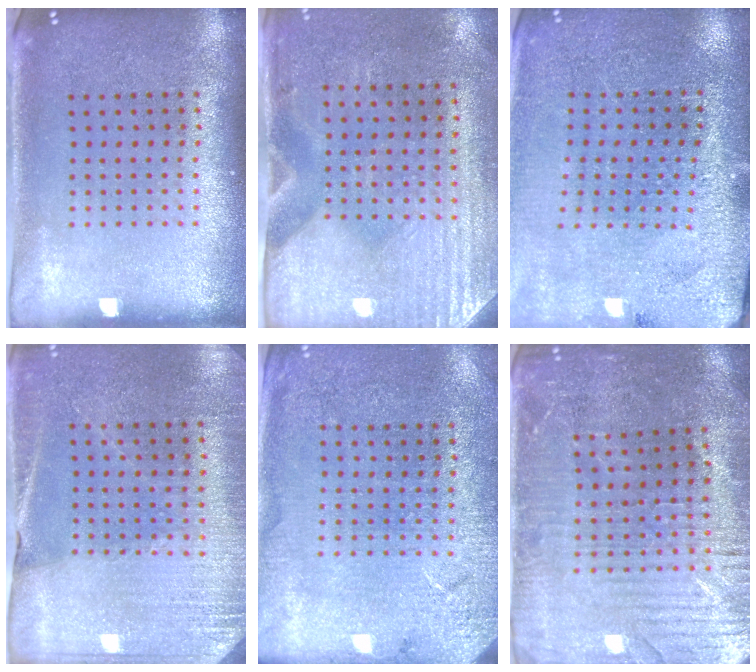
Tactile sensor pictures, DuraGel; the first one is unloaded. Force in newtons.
{"total": 3.0, "press": 2.6, "slide": 1.5}
{"total": 2.8, "press": 2.8, "slide": 0.1}
{"total": 2.7, "press": 2.7, "slide": 0.6}
{"total": 2.6, "press": 2.6, "slide": 0.2}
{"total": 3.2, "press": 3.2, "slide": 0.6}